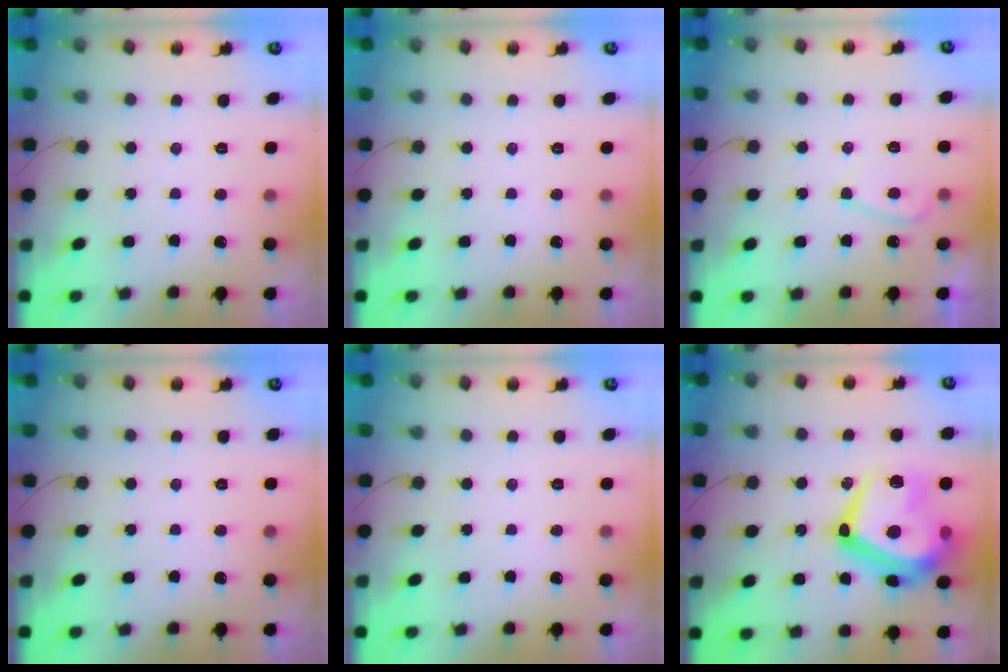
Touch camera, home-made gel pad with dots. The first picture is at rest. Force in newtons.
{"total": 0.0}
{"total": 5.6, "press": 5.5, "slide": 1.0}
{"total": 0.0}
{"total": 0.0}
{"total": 24.3, "press": 24.3, "slide": 1.5}